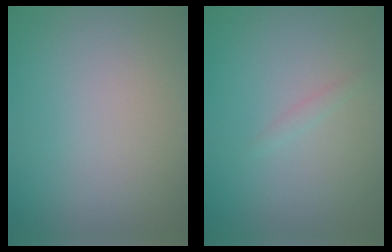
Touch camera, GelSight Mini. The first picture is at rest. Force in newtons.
{"total": 0.6, "press": 0.6, "slide": 0.0}